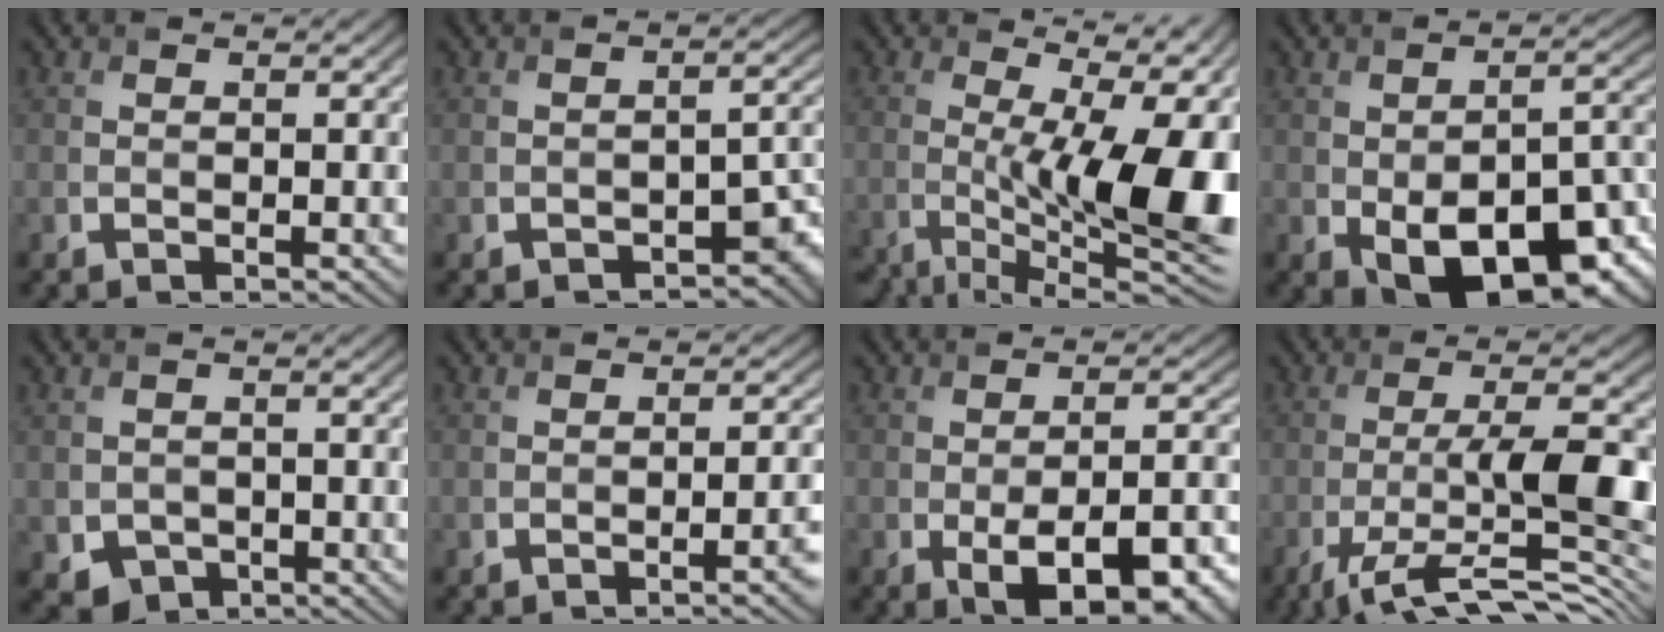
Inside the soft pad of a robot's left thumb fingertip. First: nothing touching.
{"total": 5.5, "force": [-3.3, 2.6, 3.5], "torque": [-0.036, -0.009, -0.043]}
{"total": 13.9, "force": [-1.8, 3.8, 13.2], "torque": [-0.185, 0.000, -0.024]}
{"total": 15.0, "force": [-6.1, 8.0, 11.1], "torque": [-0.153, -0.030, -0.089]}
{"total": 2.9, "force": [-1.1, 2.5, 0.9], "torque": [-0.029, -0.015, -0.019]}
{"total": 3.2, "force": [-1.3, 0.8, 2.9], "torque": [-0.031, 0.008, -0.024]}
{"total": 9.2, "force": [-3.6, 4.0, 7.5], "torque": [-0.123, -0.018, -0.042]}
{"total": 12.1, "force": [-4.0, 3.1, 10.9], "torque": [-0.185, -0.006, -0.065]}